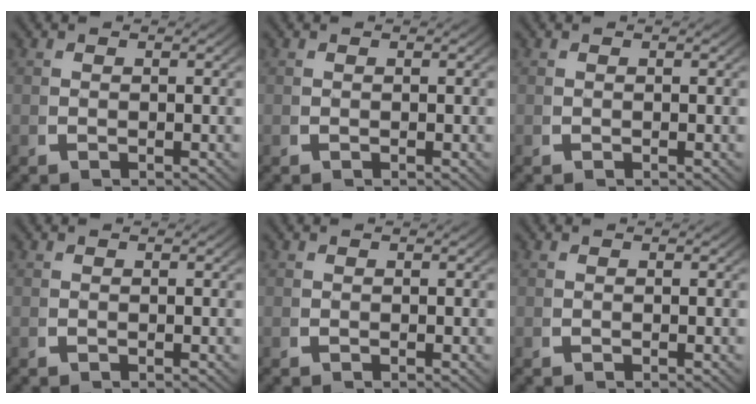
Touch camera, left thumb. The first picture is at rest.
{"total": 0.0}
{"total": 0.0}
{"total": 0.0}
{"total": 0.0}
{"total": 0.0}